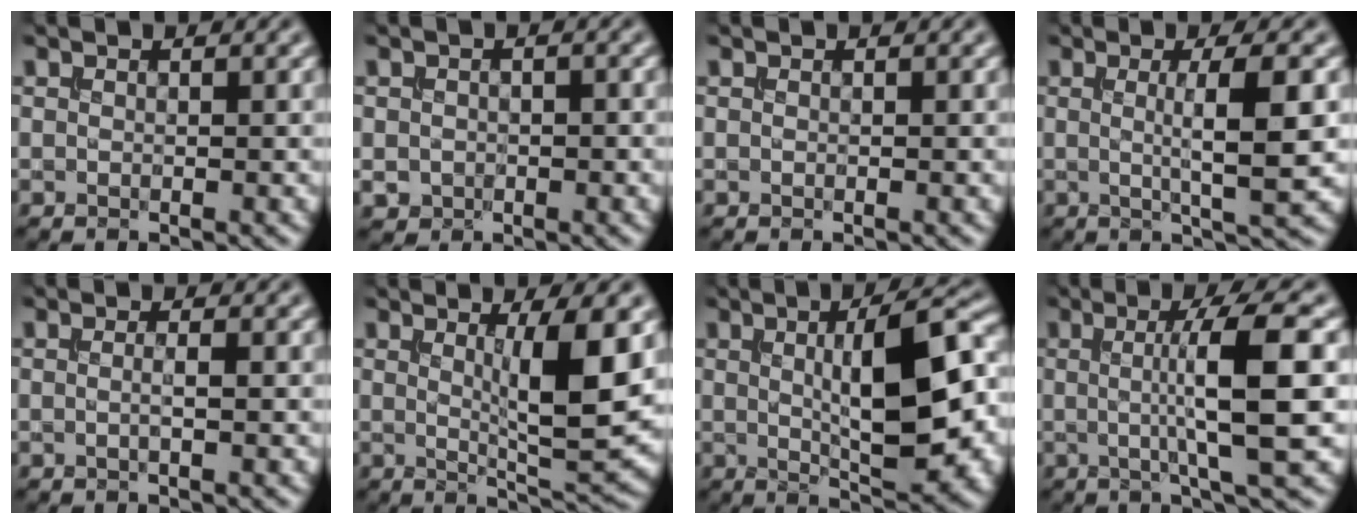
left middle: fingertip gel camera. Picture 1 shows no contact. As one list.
[{"total": 1.5, "force": [-0.4, 1.2, 0.7], "torque": [-0.013, -0.004, 0.000]}, {"total": 0.0}, {"total": 5.4, "force": [0.2, 1.1, 5.3], "torque": [-0.074, 0.002, 0.003]}, {"total": 1.0, "force": [-0.2, 0.2, 1.0], "torque": [-0.014, -0.001, -0.005]}, {"total": 6.3, "force": [1.2, 1.2, 6.1], "torque": [-0.085, -0.012, 0.026]}, {"total": 9.9, "force": [0.8, 2.7, 9.5], "torque": [-0.127, 0.009, 0.014]}, {"total": 7.7, "force": [0.2, 1.4, 7.6], "torque": [-0.109, 0.005, 0.003]}]